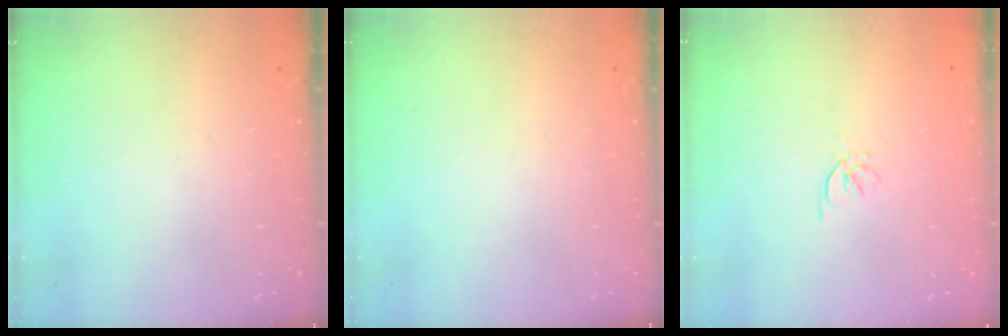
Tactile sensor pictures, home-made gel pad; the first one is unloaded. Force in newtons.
{"total": 0.0}
{"total": 1.6, "press": 1.5, "slide": 0.5}